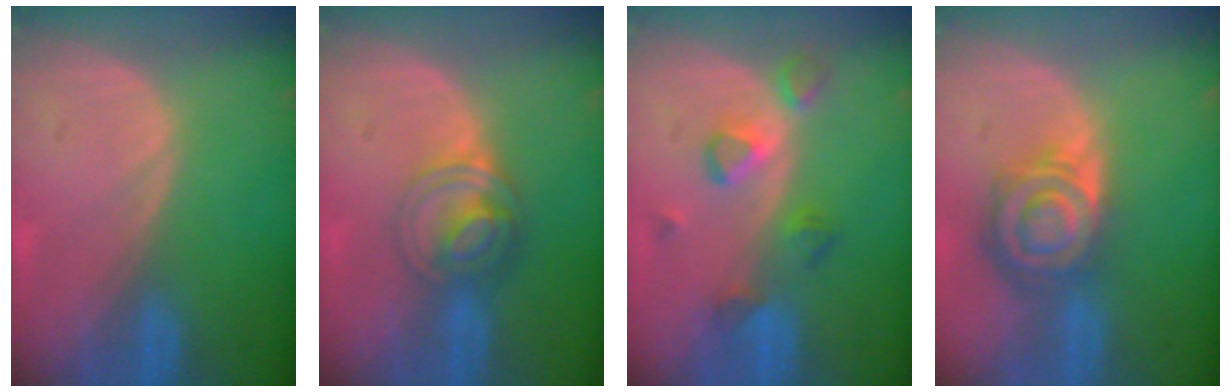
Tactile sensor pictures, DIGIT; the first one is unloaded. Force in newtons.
{"total": 6.3, "press": 5.5, "slide": 3.2}
{"total": 5.1, "press": 5.1, "slide": 0.7}
{"total": 8.4, "press": 7.2, "slide": 4.3}